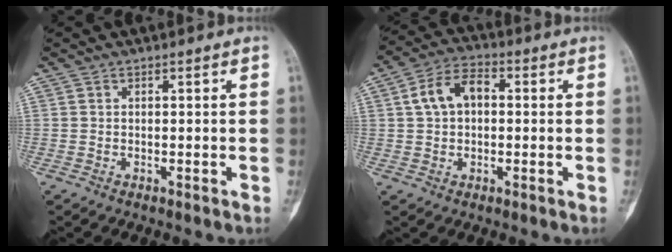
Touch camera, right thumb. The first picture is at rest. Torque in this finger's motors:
{"motor_torque": [-0.60, 0.60, 0.12, 0.24, -0.05]}